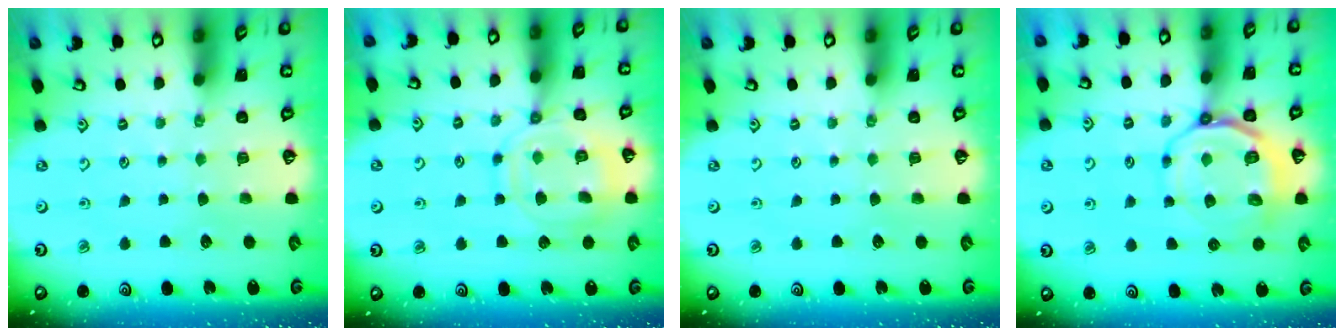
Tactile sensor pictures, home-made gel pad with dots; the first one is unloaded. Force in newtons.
{"total": 13.9, "press": 13.8, "slide": 1.1}
{"total": 0.0}
{"total": 10.7, "press": 10.3, "slide": 2.8}